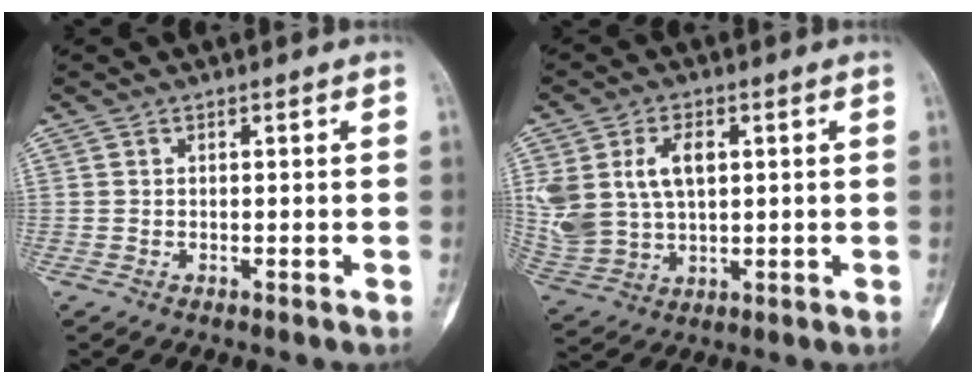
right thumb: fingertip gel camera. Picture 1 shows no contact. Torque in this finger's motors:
{"motor_torque": [-0.38, 1.05, 0.09, -0.01, 0.10]}